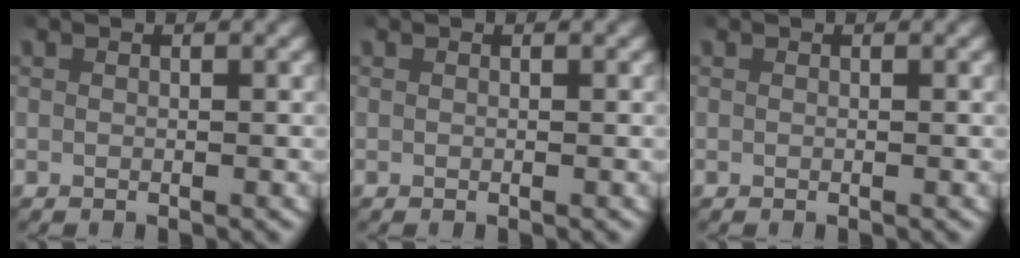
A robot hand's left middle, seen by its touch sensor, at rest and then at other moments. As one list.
[{"total": 0.0}, {"total": 0.0}]